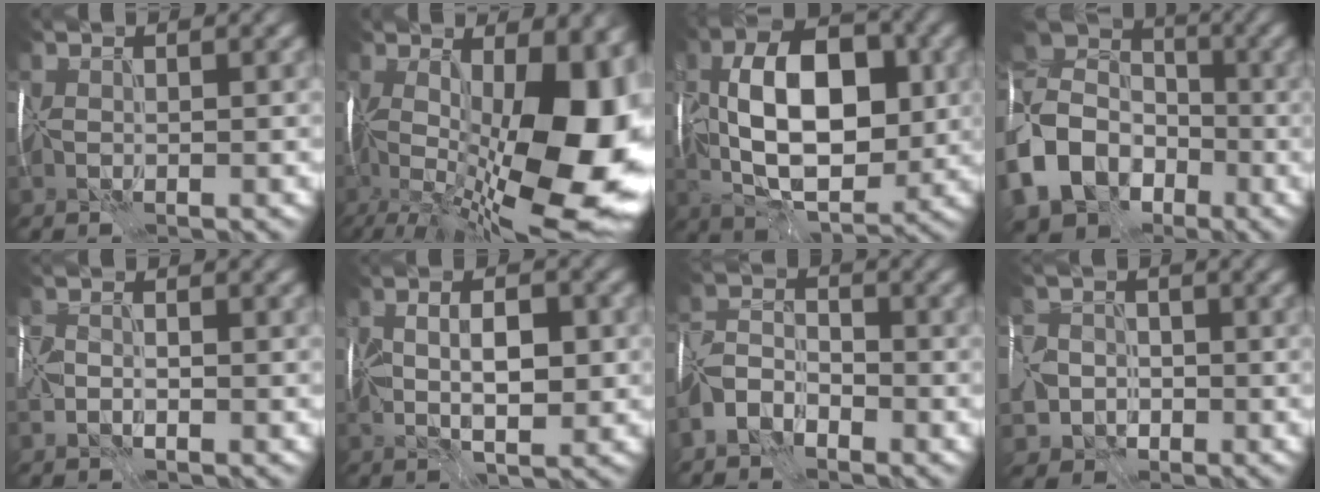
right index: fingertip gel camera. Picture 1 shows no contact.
{"total": 19.5, "force": [-2.3, 8.3, 17.5], "torque": [-0.263, -0.038, -0.006]}
{"total": 10.8, "force": [-0.1, 5.4, 9.4], "torque": [-0.146, 0.009, -0.008]}
{"total": 14.6, "force": [-5.5, 11.5, 7.2], "torque": [-0.186, -0.013, -0.106]}
{"total": 2.4, "force": [-1.2, 1.4, 1.6], "torque": [-0.041, -0.008, -0.030]}
{"total": 4.4, "force": [-0.1, 1.6, 4.1], "torque": [-0.071, -0.005, -0.001]}
{"total": 3.4, "force": [-2.7, 1.7, 1.3], "torque": [-0.031, 0.003, -0.060]}
{"total": 5.2, "force": [-2.7, 4.3, 1.3], "torque": [-0.013, -0.014, -0.058]}